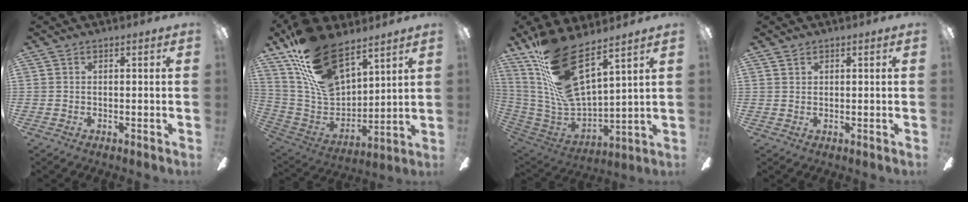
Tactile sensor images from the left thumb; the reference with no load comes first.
{"total": 21.0, "force": [14.0, 10.2, 12.0], "torque": [-0.223, -0.083, 0.258]}
{"total": 19.5, "force": [12.7, 6.5, 13.4], "torque": [-0.286, -0.085, 0.225]}
{"total": 1.1, "force": [0.8, 0.7, 0.1], "torque": [-0.004, 0.002, 0.015]}